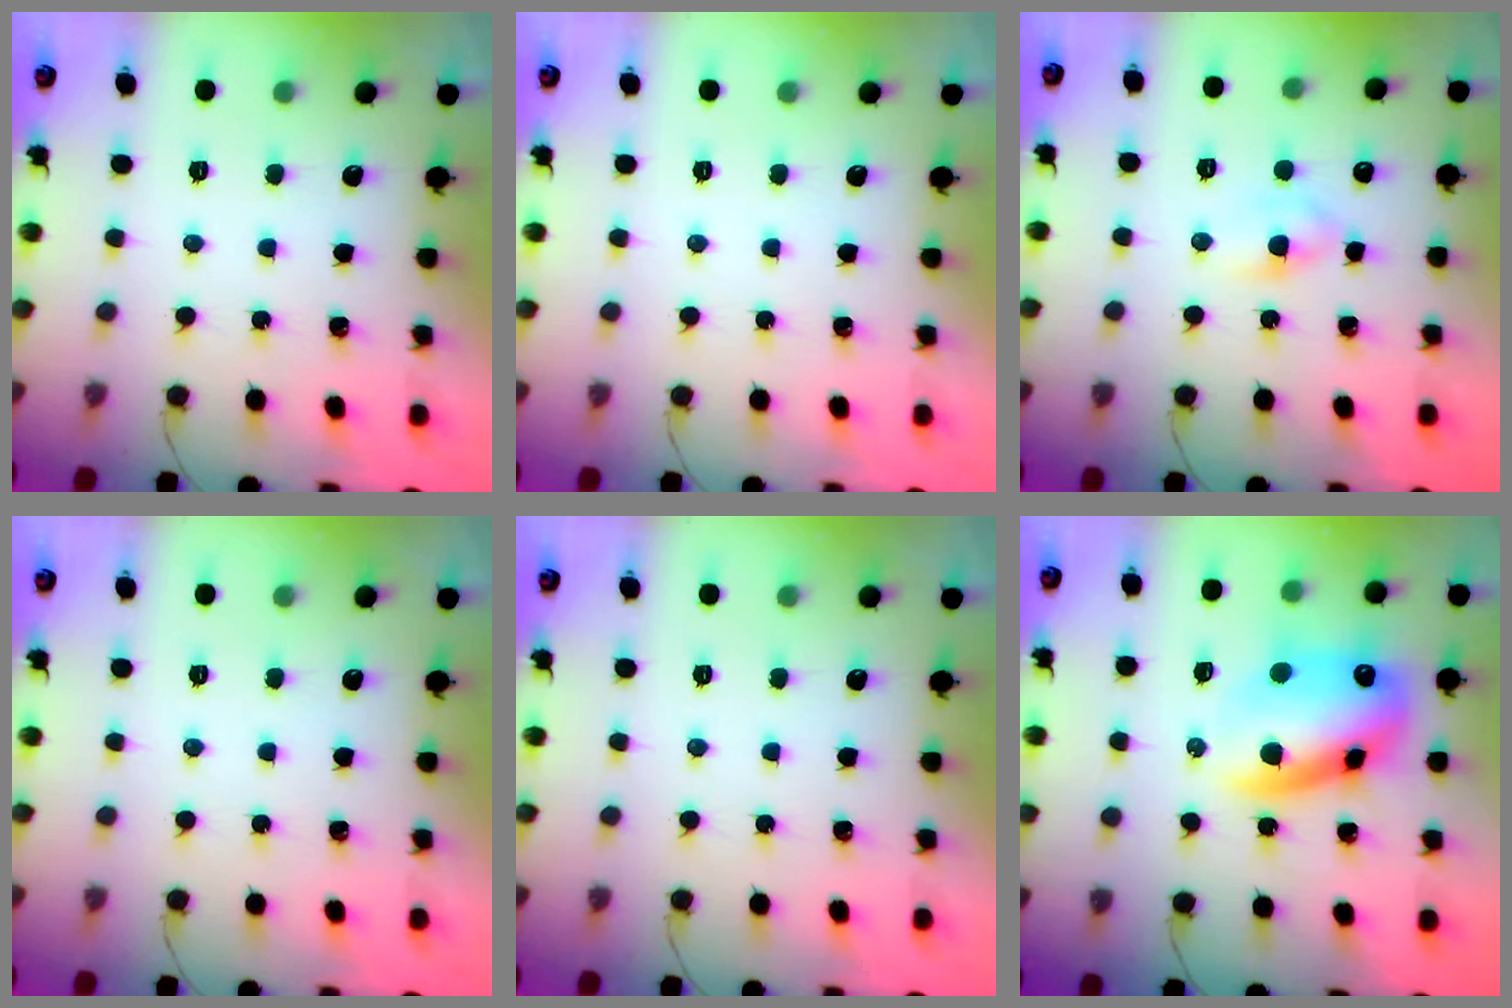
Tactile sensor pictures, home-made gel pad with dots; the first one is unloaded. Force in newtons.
{"total": 0.0}
{"total": 2.7, "press": 2.5, "slide": 1.1}
{"total": 0.0}
{"total": 0.0}
{"total": 15.9, "press": 15.4, "slide": 3.6}